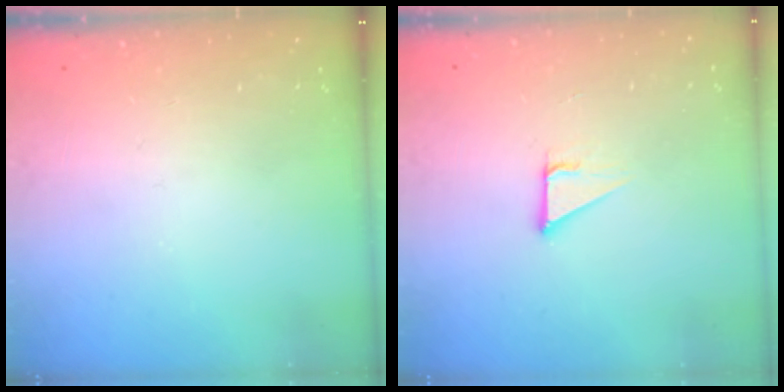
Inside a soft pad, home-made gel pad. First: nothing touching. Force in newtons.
{"total": 2.8, "press": 2.8, "slide": 0.2}